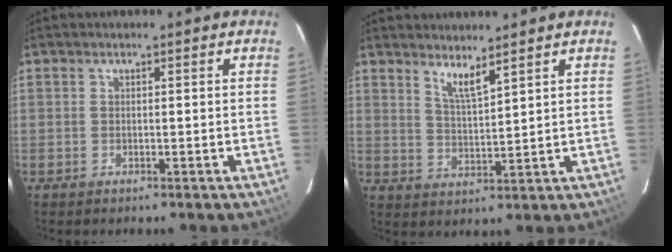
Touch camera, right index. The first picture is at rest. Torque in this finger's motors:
{"motor_torque": [-0.01, 0.12, 0.05, 0.04]}